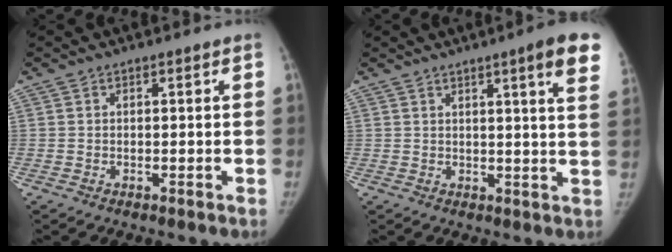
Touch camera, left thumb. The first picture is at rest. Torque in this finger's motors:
{"motor_torque": [1.43, 0.49, 1.26, -1.17, 0.24]}